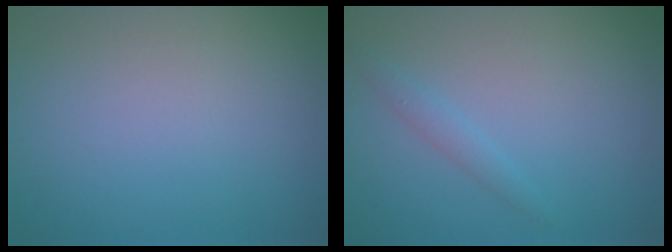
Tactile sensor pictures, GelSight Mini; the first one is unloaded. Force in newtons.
{"total": 1.1, "press": 1.1, "slide": 0.0}